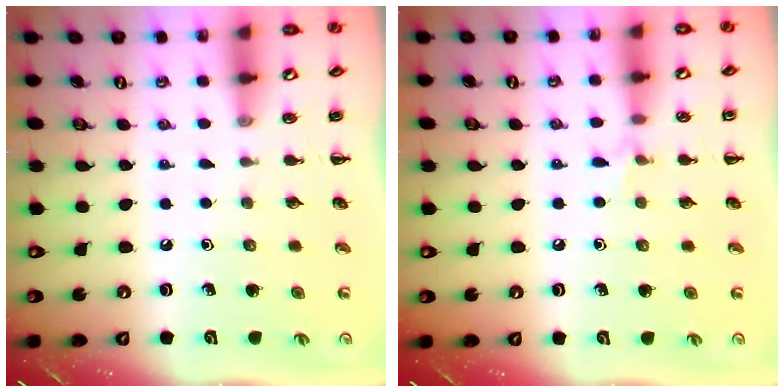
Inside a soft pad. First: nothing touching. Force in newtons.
{"total": 4.7, "press": 4.4, "slide": 1.6}